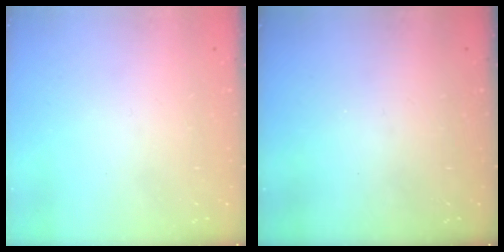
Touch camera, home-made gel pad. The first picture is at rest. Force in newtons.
{"total": 0.0}